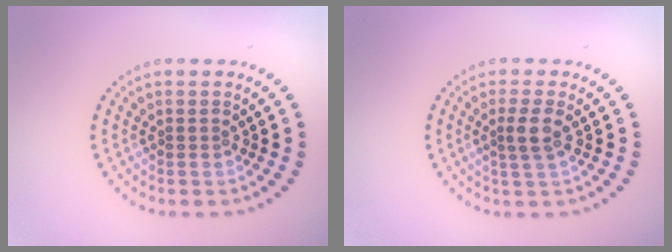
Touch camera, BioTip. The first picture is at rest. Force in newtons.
{"total": 1.9, "press": 1.5, "slide": 1.1}